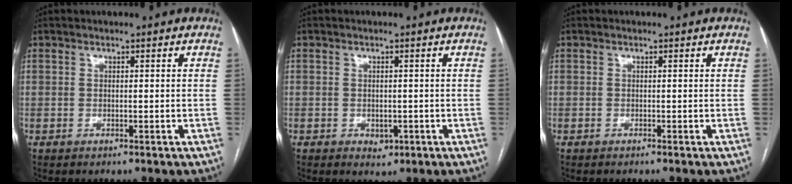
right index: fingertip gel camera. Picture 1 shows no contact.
{"total": 2.0, "force": [-0.8, 1.4, 1.1], "torque": [-0.011, 0.002, -0.002]}
{"total": 0.0}